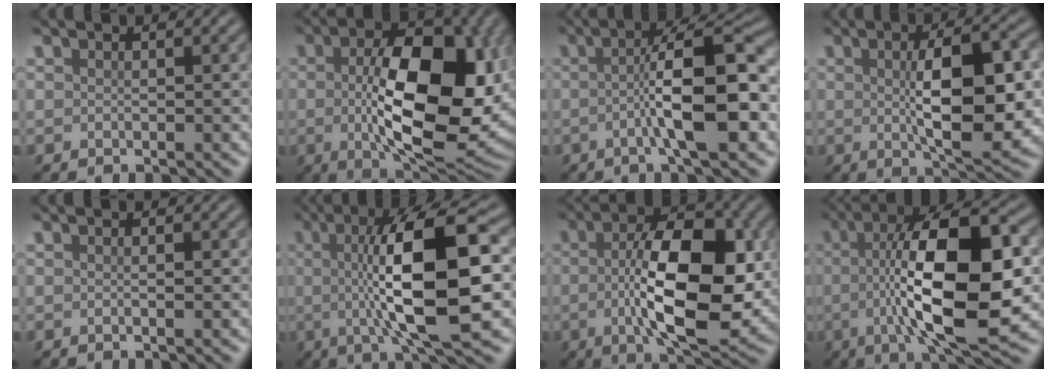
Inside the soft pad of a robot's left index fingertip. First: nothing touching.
{"total": 13.6, "force": [-0.3, 6.6, 11.9], "torque": [-0.177, -0.010, -0.004]}
{"total": 8.5, "force": [-1.1, 1.7, 8.3], "torque": [-0.115, 0.014, -0.025]}
{"total": 9.4, "force": [0.1, 3.0, 8.9], "torque": [-0.130, 0.000, 0.003]}
{"total": 0.6, "force": [0.0, 0.1, 0.6], "torque": [-0.009, 0.000, 0.000]}
{"total": 12.9, "force": [0.3, 3.4, 12.4], "torque": [-0.182, 0.004, 0.002]}
{"total": 11.3, "force": [-0.8, 4.7, 10.3], "torque": [-0.166, 0.001, -0.014]}
{"total": 13.9, "force": [-0.6, 4.3, 13.2], "torque": [-0.202, 0.004, -0.015]}